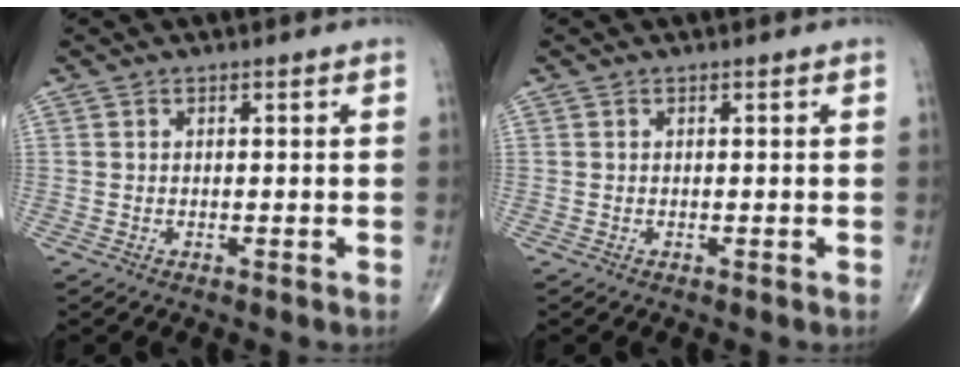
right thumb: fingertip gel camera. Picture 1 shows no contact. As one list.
[{"total": 0.0}]